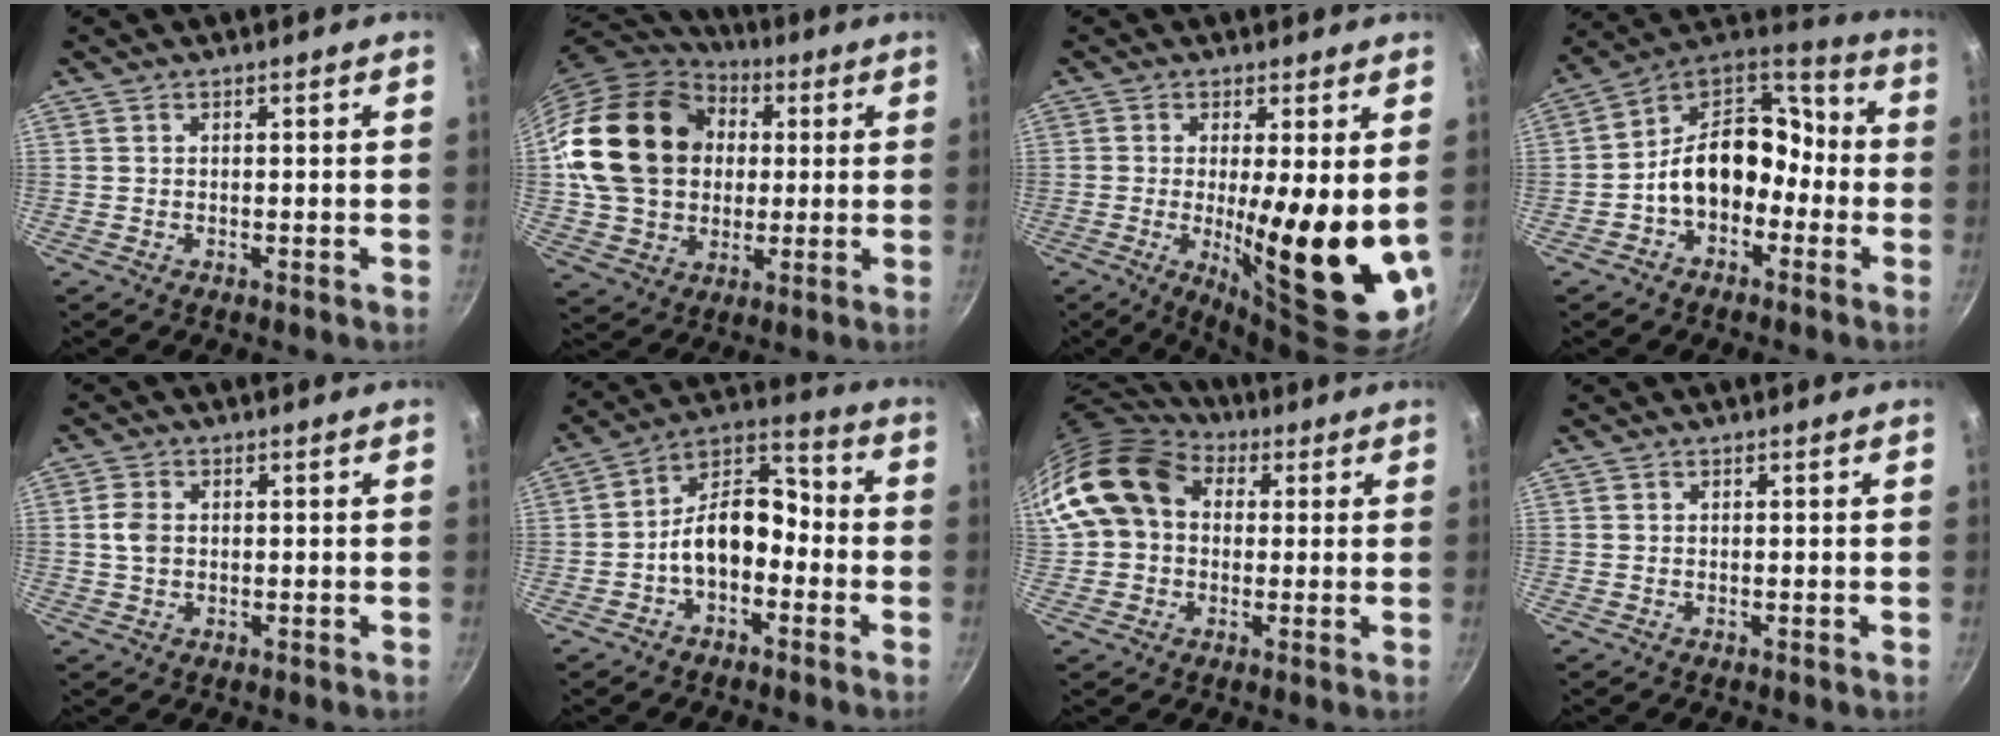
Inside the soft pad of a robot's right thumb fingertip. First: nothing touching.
{"total": 22.4, "force": [3.4, 17.9, 13.1], "torque": [-0.211, 0.021, 0.066]}
{"total": 16.3, "force": [-0.1, 3.7, 15.9], "torque": [-0.222, -0.036, 0.006]}
{"total": 15.8, "force": [-3.8, 11.5, 10.0], "torque": [-0.122, 0.071, -0.078]}
{"total": 3.2, "force": [0.0, 2.4, 2.2], "torque": [-0.045, 0.005, -0.001]}
{"total": 7.6, "force": [-2.5, 4.1, 5.9], "torque": [-0.081, 0.044, -0.046]}
{"total": 15.4, "force": [3.2, 12.1, 8.9], "torque": [-0.148, 0.028, 0.045]}
{"total": 0.0}